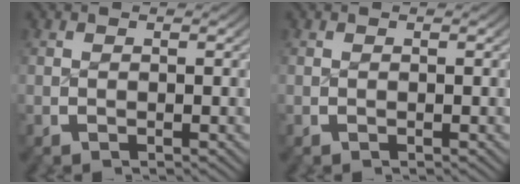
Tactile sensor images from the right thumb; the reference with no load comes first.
{"total": 0.0}